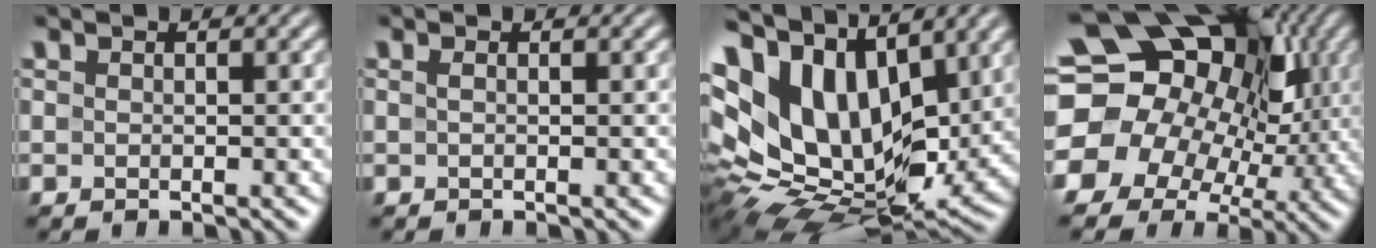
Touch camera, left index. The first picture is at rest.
{"total": 0.7, "force": [0.1, 0.2, 0.7], "torque": [-0.014, 0.001, -0.001]}
{"total": 16.2, "force": [5.3, 9.9, 11.8], "torque": [-0.237, 0.008, 0.098]}
{"total": 20.3, "force": [1.5, 17.1, 10.9], "torque": [-0.195, 0.018, -0.007]}